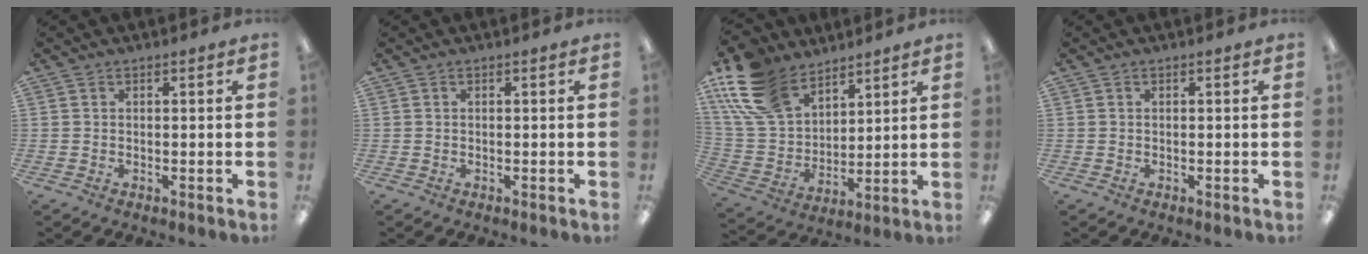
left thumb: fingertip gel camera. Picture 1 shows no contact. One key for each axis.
{"total": 0.0}
{"total": 17.8, "fx": 11.7, "fy": 10.6, "fz": 8.2, "tx": -0.197, "ty": -0.041, "tz": 0.228}
{"total": 0.0}